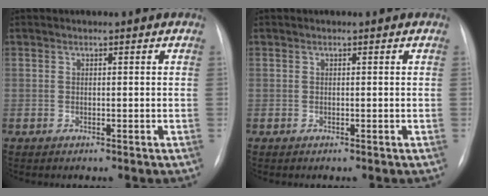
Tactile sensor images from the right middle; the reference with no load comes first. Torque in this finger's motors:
{"motor_torque": [0.00, -0.02, 0.00, 0.00]}